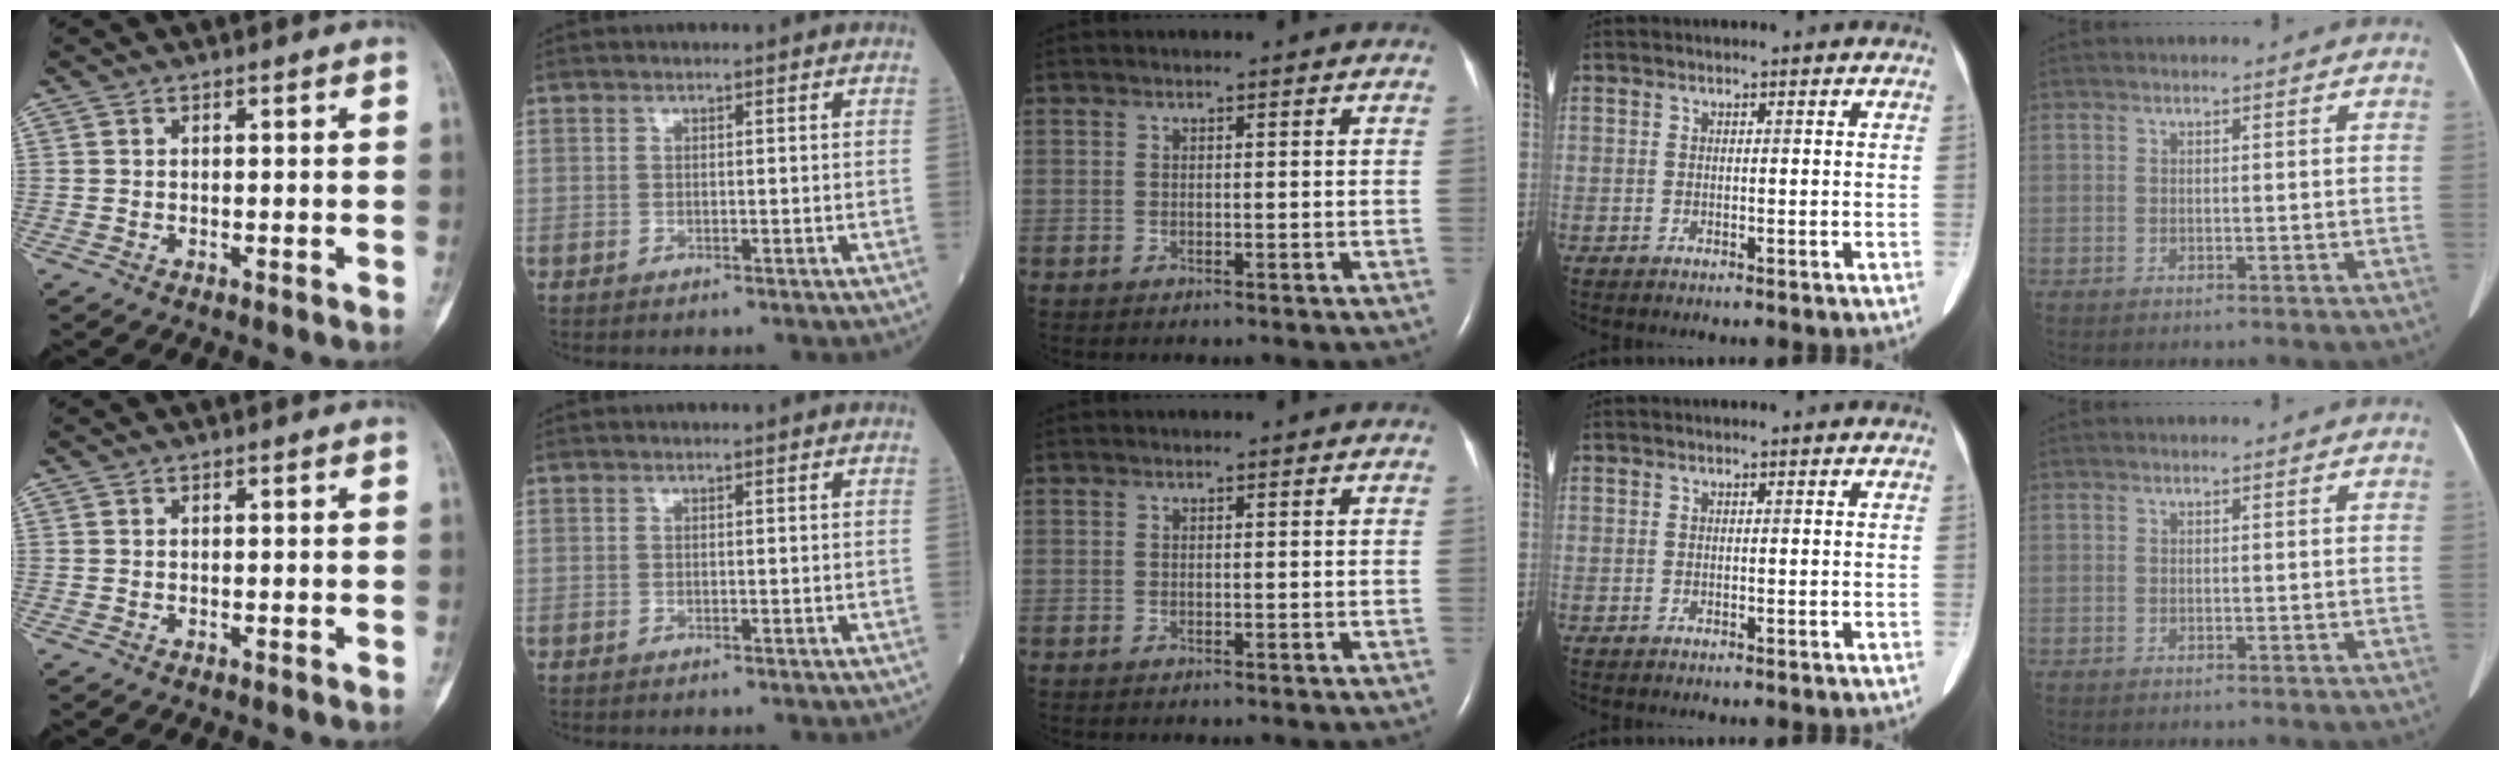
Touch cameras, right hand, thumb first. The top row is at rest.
{}